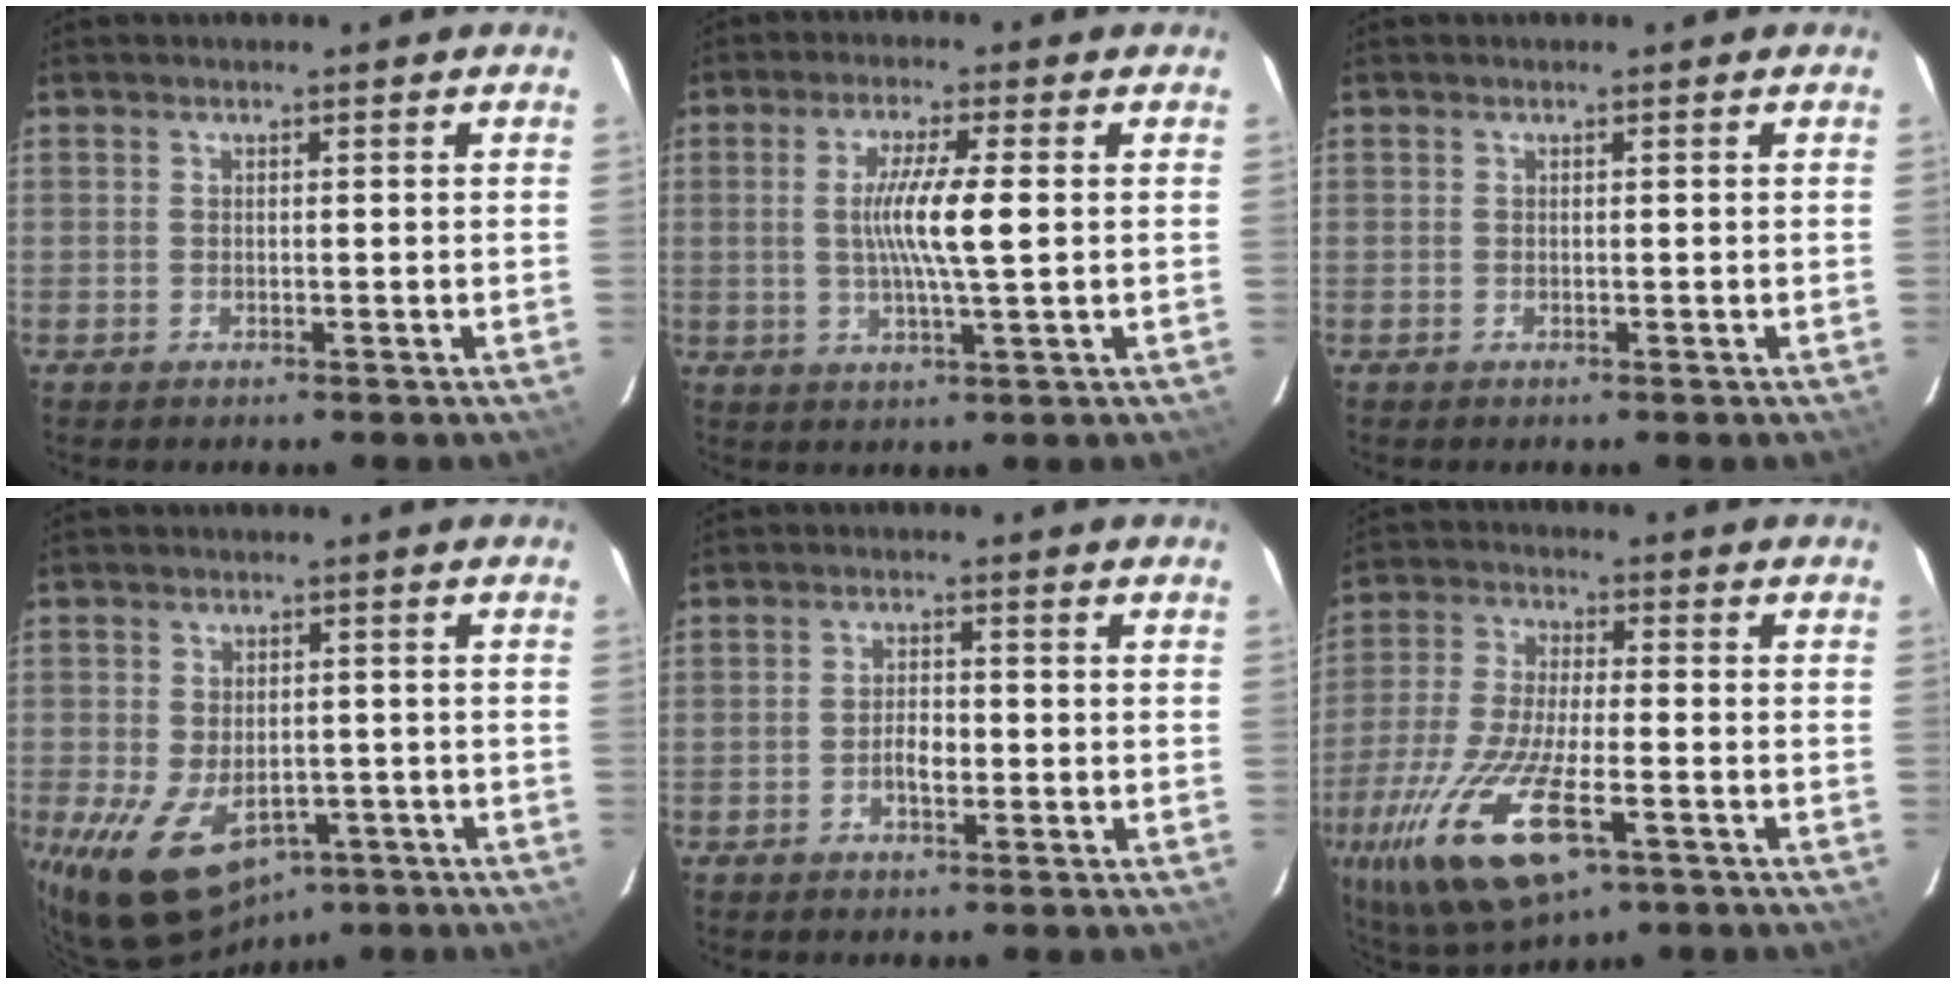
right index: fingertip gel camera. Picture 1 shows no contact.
{"total": 7.6, "force": [0.5, 0.0, 7.6], "torque": [-0.138, -0.006, 0.007]}
{"total": 0.0}
{"total": 15.1, "force": [-7.3, 9.4, 9.3], "torque": [-0.195, -0.027, -0.099]}
{"total": 2.9, "force": [-1.1, 1.3, 2.3], "torque": [-0.046, 0.004, -0.017]}
{"total": 20.5, "force": [-9.7, 7.3, 16.5], "torque": [-0.351, -0.057, -0.172]}